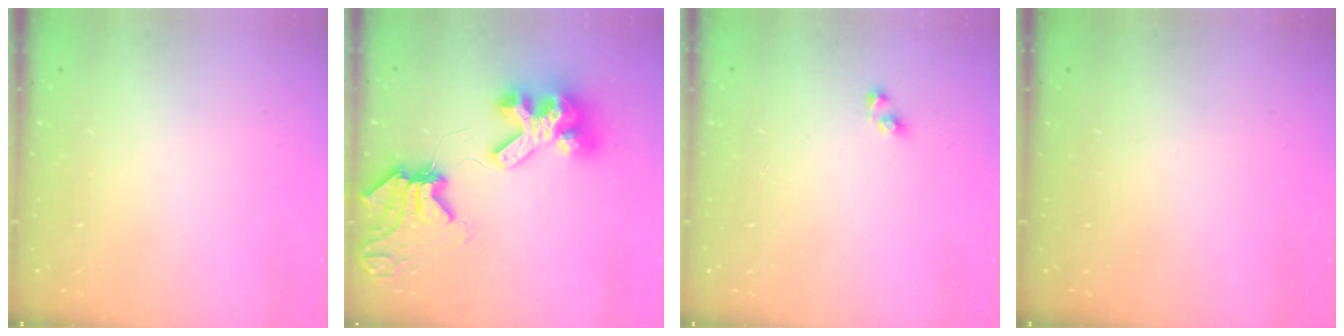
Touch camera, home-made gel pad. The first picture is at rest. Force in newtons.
{"total": 15.2, "press": 15.1, "slide": 2.0}
{"total": 2.9, "press": 2.9, "slide": 0.3}
{"total": 0.0}